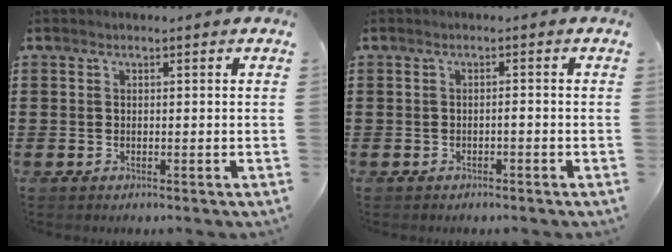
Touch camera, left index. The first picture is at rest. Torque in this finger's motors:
{"motor_torque": [-0.05, -0.01, 0.06, 0.00]}